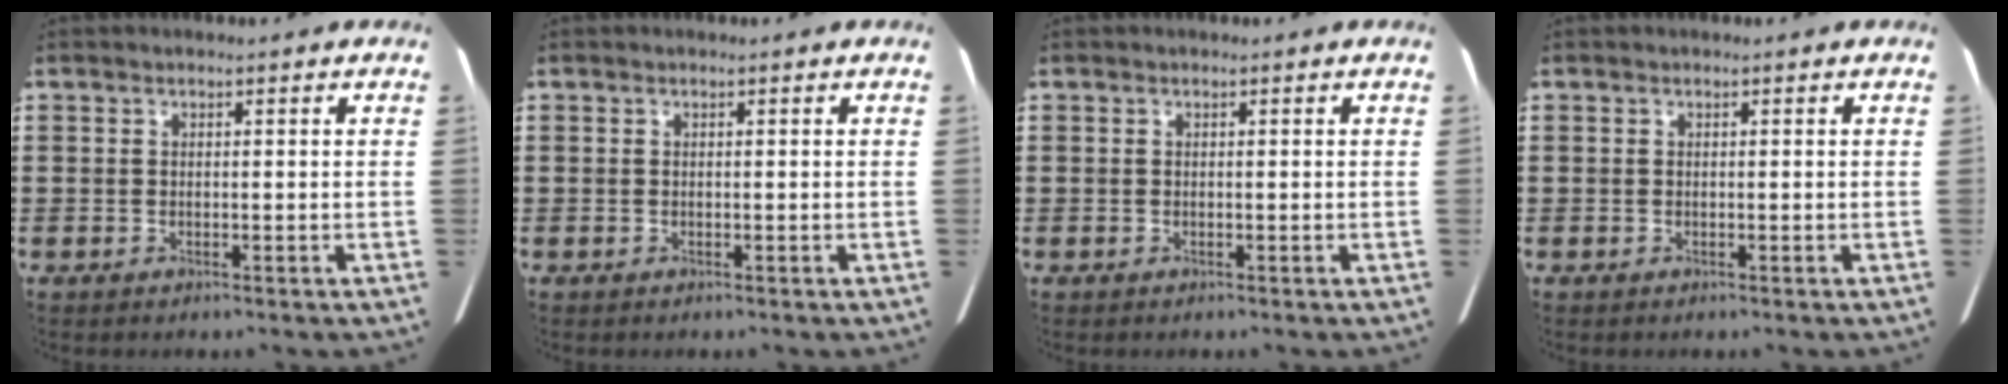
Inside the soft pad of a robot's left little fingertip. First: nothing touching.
{"total": 0.0}
{"total": 0.0}
{"total": 0.0}